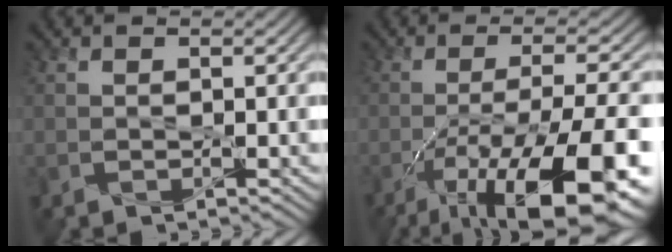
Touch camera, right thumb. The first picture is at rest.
{"total": 16.3, "force": [-8.9, 4.7, 12.8], "torque": [-0.209, -0.010, -0.135]}